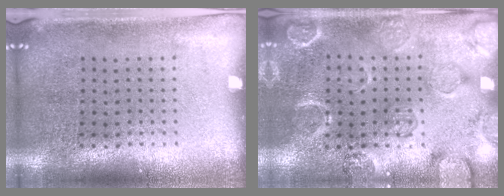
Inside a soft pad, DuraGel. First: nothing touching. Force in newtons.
{"total": 2.4, "press": 2.2, "slide": 0.8}